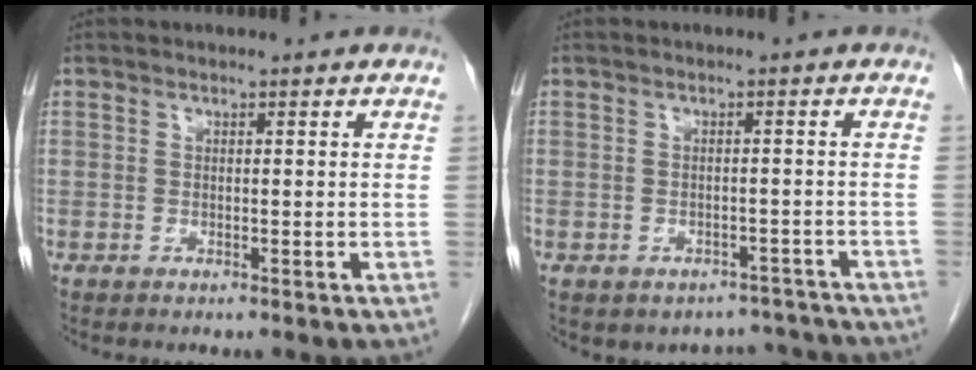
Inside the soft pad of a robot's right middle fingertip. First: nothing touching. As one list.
[{"total": 6.7, "force": [-5.7, 3.3, 0.0], "torque": [0.014, 0.024, -0.061]}]